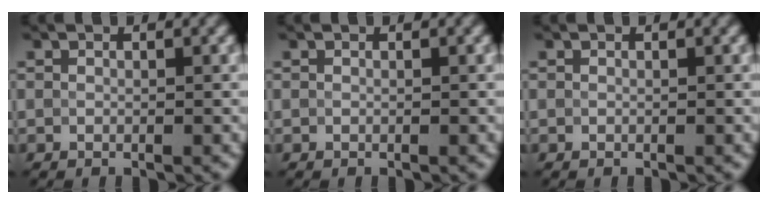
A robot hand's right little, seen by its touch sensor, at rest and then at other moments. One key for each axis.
{"total": 0.0}
{"total": 0.0}